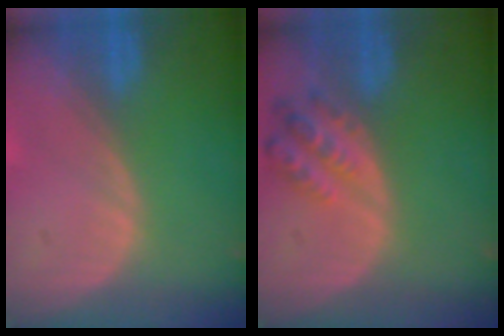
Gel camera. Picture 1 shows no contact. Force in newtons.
{"total": 5.1, "press": 4.8, "slide": 1.6}